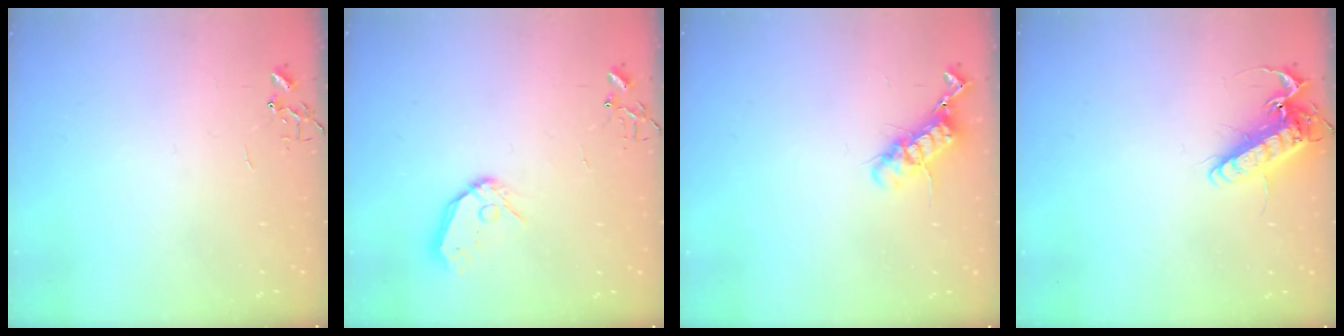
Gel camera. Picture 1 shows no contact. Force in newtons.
{"total": 10.5, "press": 10.5, "slide": 1.3}
{"total": 11.9, "press": 11.8, "slide": 0.9}
{"total": 14.8, "press": 14.6, "slide": 2.4}